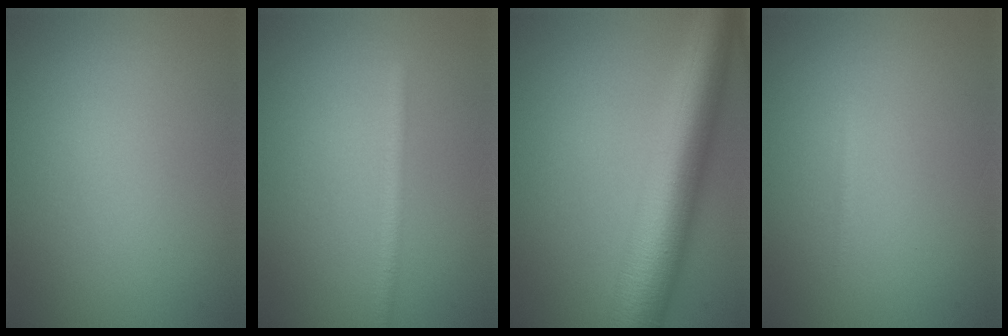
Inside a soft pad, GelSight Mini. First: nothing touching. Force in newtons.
{"total": 1.8, "press": 1.8, "slide": 0.2}
{"total": 10.5, "press": 10.5, "slide": 0.2}
{"total": 0.6, "press": 0.6, "slide": 0.2}